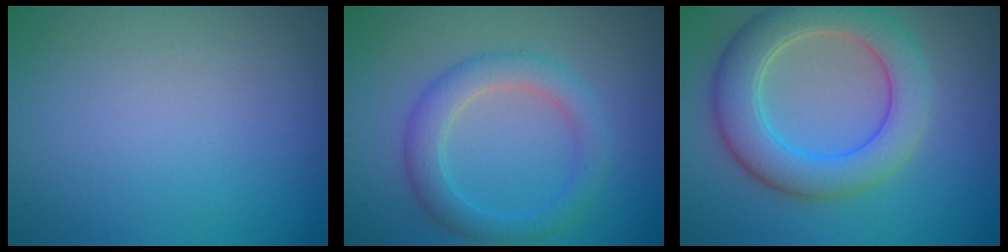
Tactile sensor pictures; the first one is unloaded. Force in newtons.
{"total": 3.5, "press": 3.5, "slide": 0.1}
{"total": 6.7, "press": 6.7, "slide": 0.2}